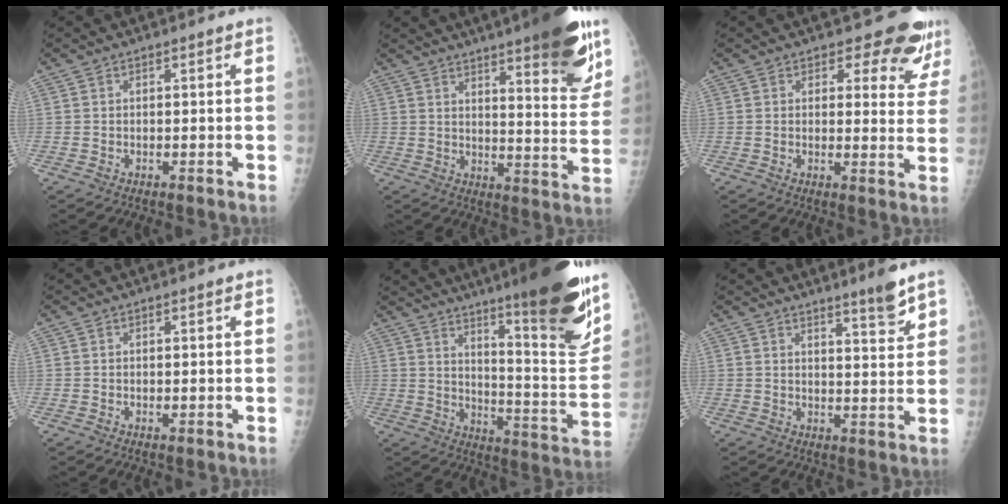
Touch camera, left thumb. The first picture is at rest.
{"total": 19.6, "force": [12.7, 3.8, 14.4], "torque": [-0.170, -0.065, 0.170]}
{"total": 9.6, "force": [8.3, 4.1, 2.4], "torque": [0.017, -0.056, 0.074]}
{"total": 0.6, "force": [0.2, 0.3, 0.4], "torque": [-0.003, -0.001, 0.003]}
{"total": 26.3, "force": [17.0, 3.6, 19.8], "torque": [-0.262, -0.091, 0.245]}
{"total": 5.5, "force": [4.3, 0.4, 3.3], "torque": [-0.039, -0.038, 0.062]}